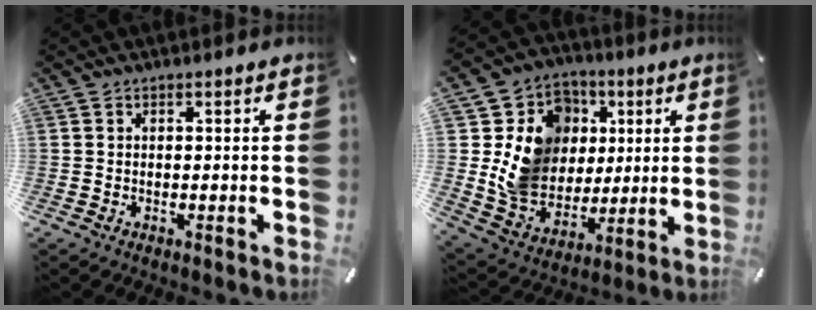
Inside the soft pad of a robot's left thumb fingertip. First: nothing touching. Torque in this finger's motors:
{"motor_torque": [1.33, 0.71, 0.95, 0.31, 0.11]}